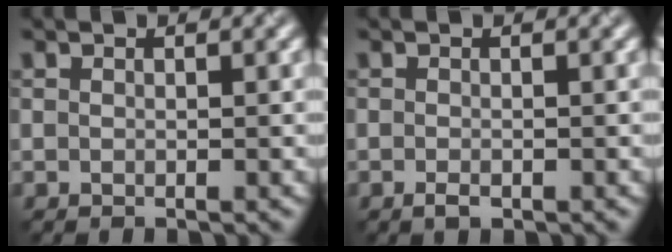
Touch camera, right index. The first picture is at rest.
{"total": 1.0, "force": [-0.6, 0.4, 0.8], "torque": [-0.015, -0.004, -0.009]}